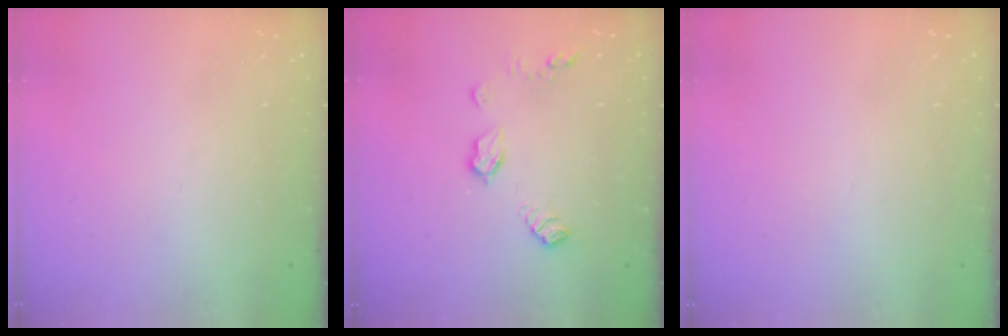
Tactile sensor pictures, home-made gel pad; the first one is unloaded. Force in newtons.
{"total": 8.3, "press": 8.3, "slide": 0.2}
{"total": 0.0}